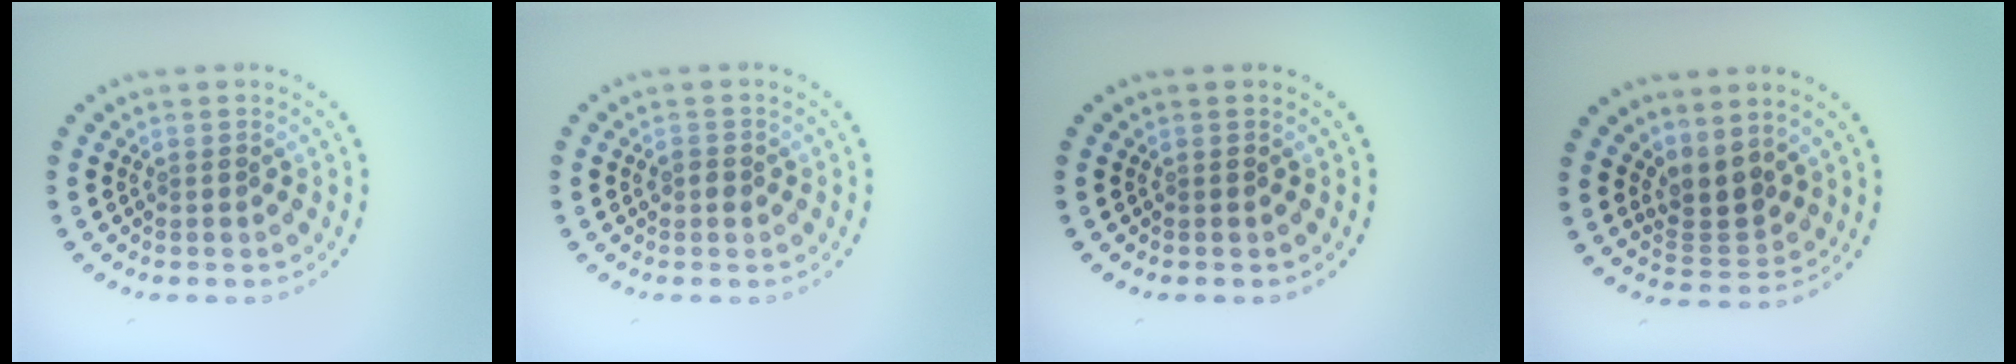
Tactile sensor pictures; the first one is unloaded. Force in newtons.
{"total": 0.9, "press": 0.9, "slide": 0.1}
{"total": 0.0}
{"total": 2.9, "press": 2.1, "slide": 2.0}